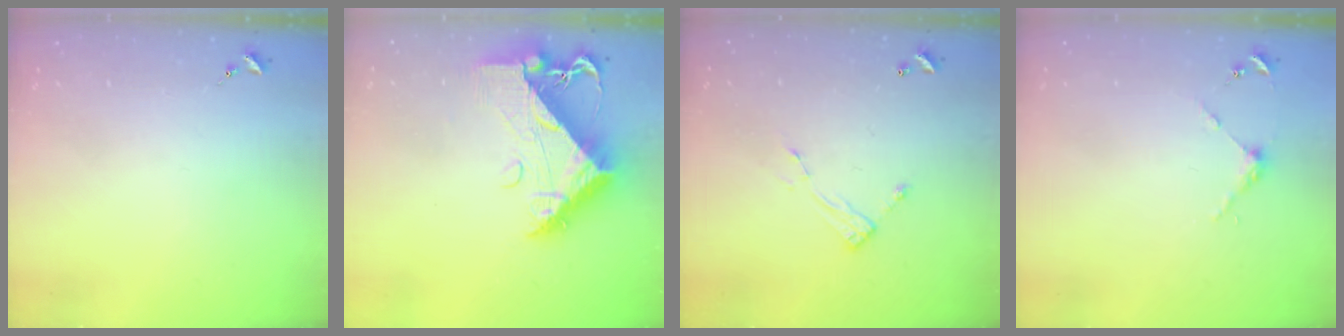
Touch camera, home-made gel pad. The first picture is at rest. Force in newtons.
{"total": 13.2, "press": 13.2, "slide": 1.4}
{"total": 6.6, "press": 6.6, "slide": 0.2}
{"total": 3.7, "press": 3.7, "slide": 0.3}